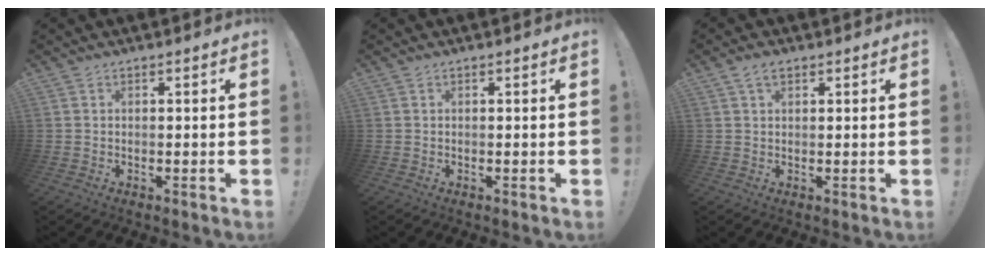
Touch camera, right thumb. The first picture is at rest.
{"total": 0.0}
{"total": 3.2, "force": [1.7, 1.7, 2.1], "torque": [-0.041, 0.003, 0.032]}